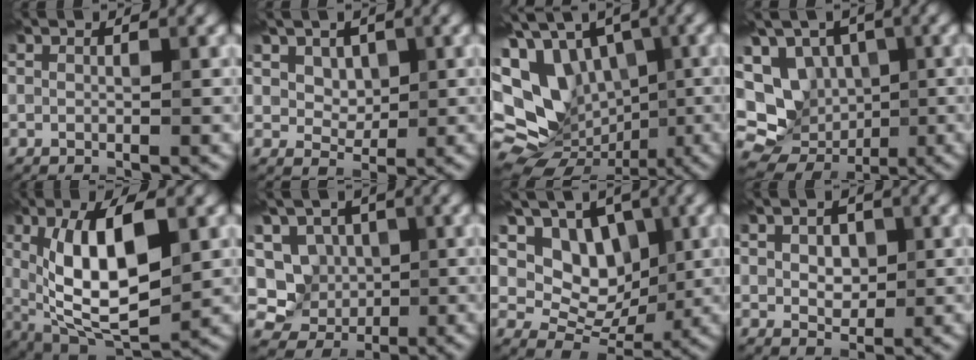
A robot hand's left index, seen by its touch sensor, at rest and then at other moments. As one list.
[{"total": 3.4, "force": [1.7, 2.5, 1.7], "torque": [-0.039, -0.017, 0.046]}, {"total": 18.1, "force": [-0.2, 15.0, 10.2], "torque": [-0.216, 0.029, -0.012]}, {"total": 12.6, "force": [-1.0, 11.0, 6.1], "torque": [-0.108, 0.011, -0.028]}, {"total": 10.5, "force": [1.4, 4.2, 9.5], "torque": [-0.164, -0.001, 0.024]}, {"total": 5.5, "force": [0.3, 5.2, 1.7], "torque": [-0.008, 0.002, -0.014]}, {"total": 6.5, "force": [1.9, 5.1, 3.6], "torque": [-0.047, -0.012, 0.021]}, {"total": 2.7, "force": [0.6, 1.9, 1.8], "torque": [-0.033, -0.001, 0.011]}]